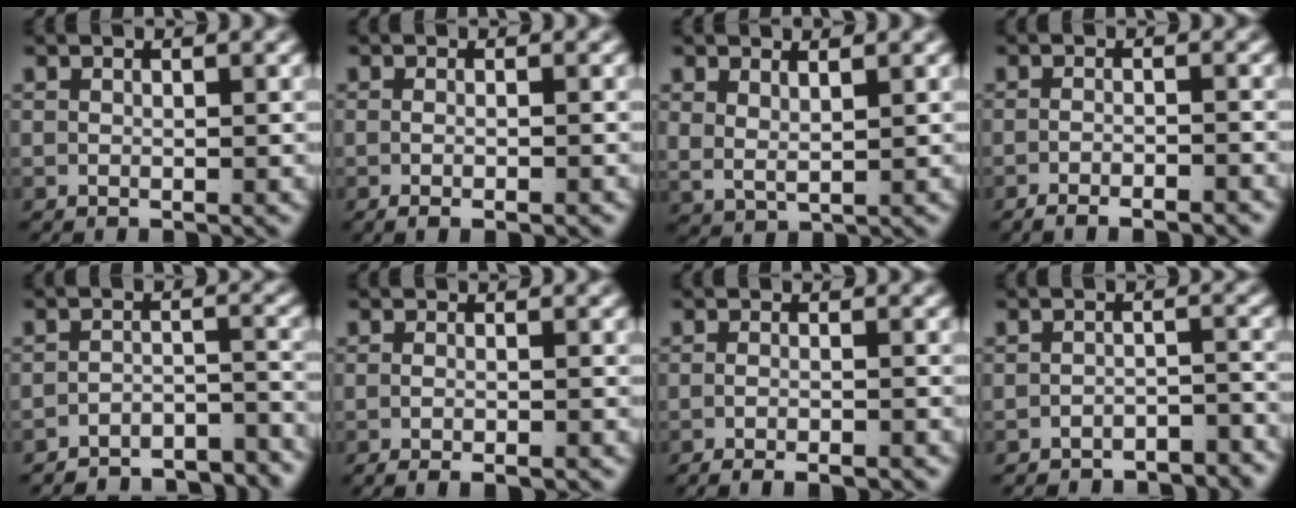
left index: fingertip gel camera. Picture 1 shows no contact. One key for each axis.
{"total": 1.9, "fx": -1.5, "fy": -0.2, "fz": 1.1, "tx": -0.021, "ty": -0.005, "tz": -0.019}
{"total": 2.2, "fx": 1.4, "fy": 1.2, "fz": 1.3, "tx": -0.040, "ty": -0.014, "tz": 0.041}
{"total": 3.3, "fx": -3.1, "fy": 0.3, "fz": 1.0, "tx": -0.014, "ty": -0.006, "tz": -0.050}
{"total": 8.2, "fx": -7.7, "fy": 1.7, "fz": 1.9, "tx": -0.011, "ty": -0.021, "tz": -0.117}
{"total": 2.5, "fx": -2.0, "fy": 0.2, "fz": 1.4, "tx": -0.023, "ty": -0.007, "tz": -0.028}
{"total": 3.1, "fx": -2.8, "fy": 0.3, "fz": 1.4, "tx": -0.025, "ty": -0.008, "tz": -0.041}
{"total": 4.6, "fx": -4.5, "fy": 0.6, "fz": 0.8, "tx": -0.002, "ty": -0.011, "tz": -0.069}